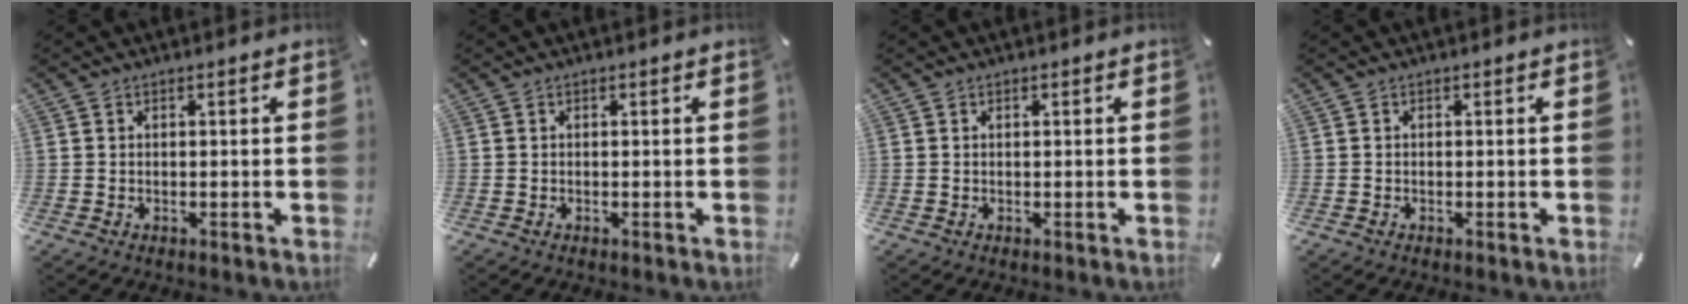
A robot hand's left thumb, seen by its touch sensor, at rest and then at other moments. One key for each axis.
{"total": 0.0}
{"total": 0.0}
{"total": 0.0}